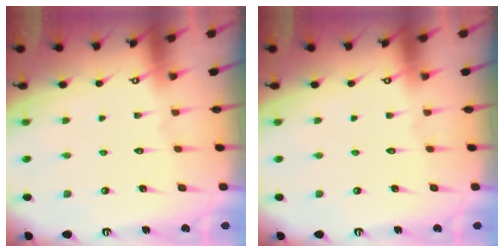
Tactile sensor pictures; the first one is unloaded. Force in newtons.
{"total": 0.0}